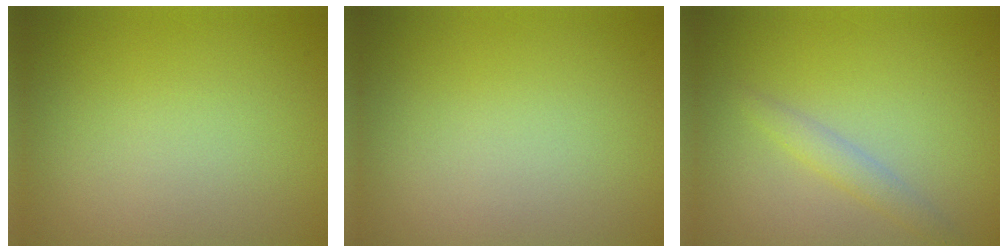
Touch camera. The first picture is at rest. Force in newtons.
{"total": 0.0}
{"total": 1.6, "press": 1.6, "slide": 0.0}